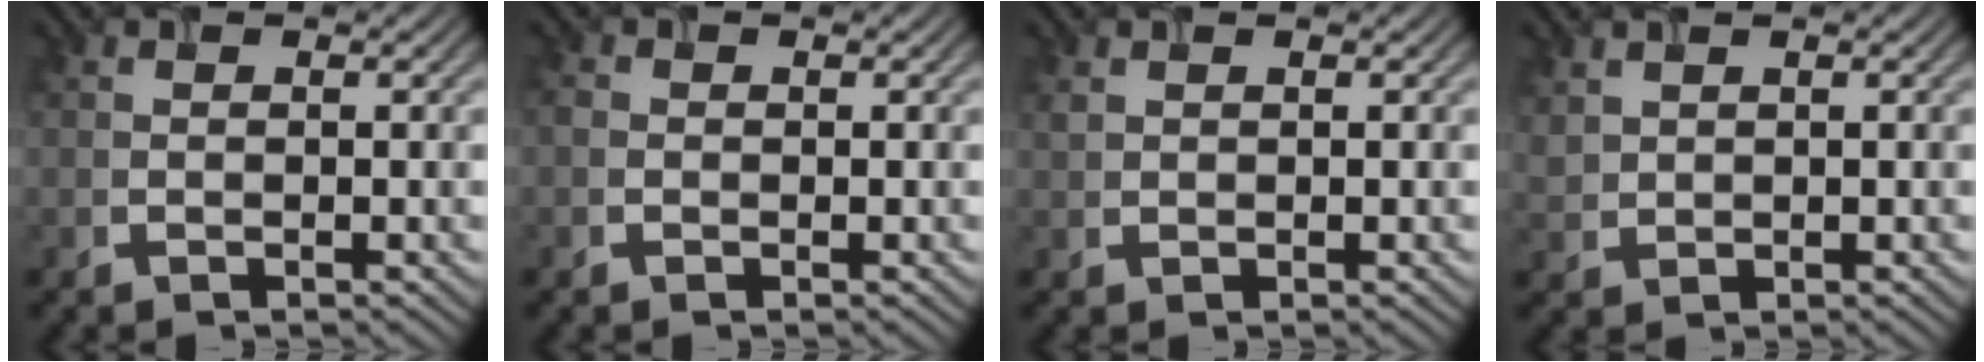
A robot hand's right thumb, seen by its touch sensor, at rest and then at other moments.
{"total": 0.9, "force": [-0.1, 0.8, 0.4], "torque": [-0.008, -0.001, -0.004]}
{"total": 1.0, "force": [0.6, 0.6, 0.4], "torque": [-0.016, 0.000, 0.016]}
{"total": 1.8, "force": [1.3, 1.0, 0.7], "torque": [-0.024, 0.000, 0.034]}